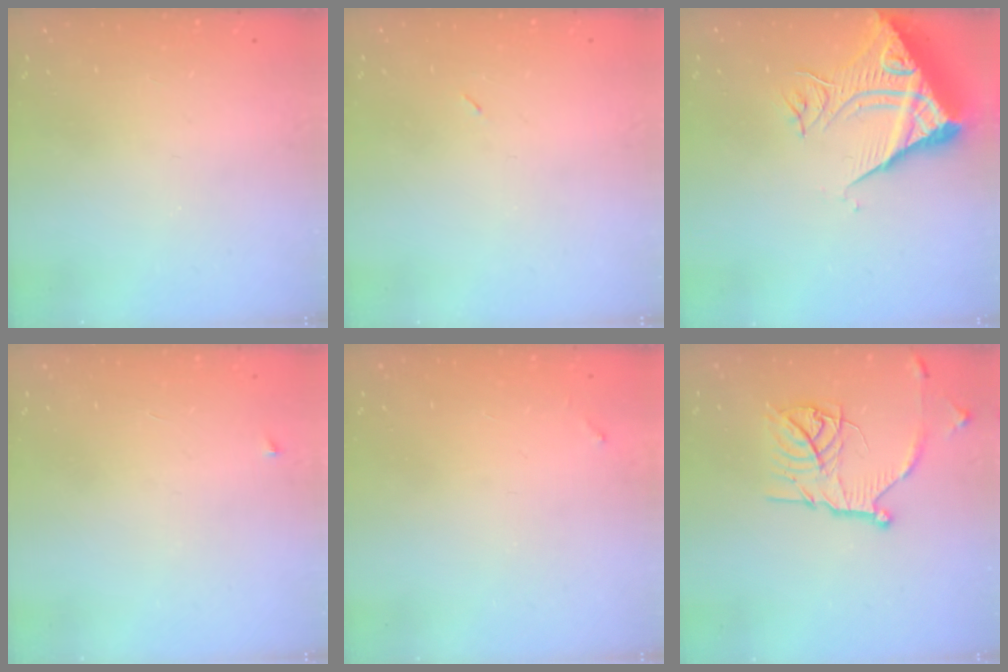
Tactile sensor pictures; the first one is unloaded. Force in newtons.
{"total": 2.2, "press": 2.1, "slide": 0.9}
{"total": 11.1, "press": 11.0, "slide": 1.3}
{"total": 2.3, "press": 2.3, "slide": 0.3}
{"total": 3.7, "press": 3.7, "slide": 0.2}
{"total": 16.4, "press": 16.4, "slide": 1.3}